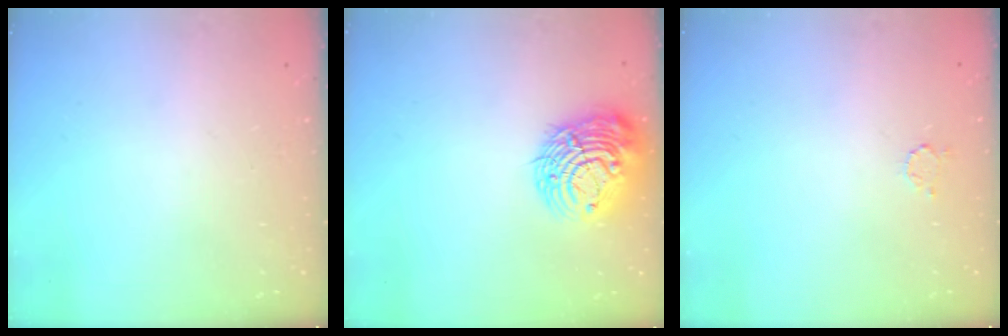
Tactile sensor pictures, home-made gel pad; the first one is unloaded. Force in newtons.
{"total": 14.8, "press": 14.7, "slide": 1.5}
{"total": 2.3, "press": 2.3, "slide": 0.3}